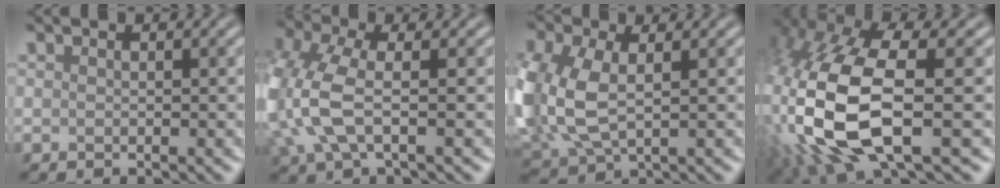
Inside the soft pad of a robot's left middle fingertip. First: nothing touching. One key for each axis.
{"total": 6.6, "fx": -0.7, "fy": 3.4, "fz": 5.7, "tx": -0.154, "ty": 0.005, "tz": -0.022}
{"total": 9.1, "fx": 0.1, "fy": 5.8, "fz": 7.1, "tx": -0.201, "ty": -0.006, "tz": 0.010}
{"total": 14.1, "fx": -1.1, "fy": 6.4, "fz": 12.5, "tx": -0.306, "ty": -0.013, "tz": -0.016}